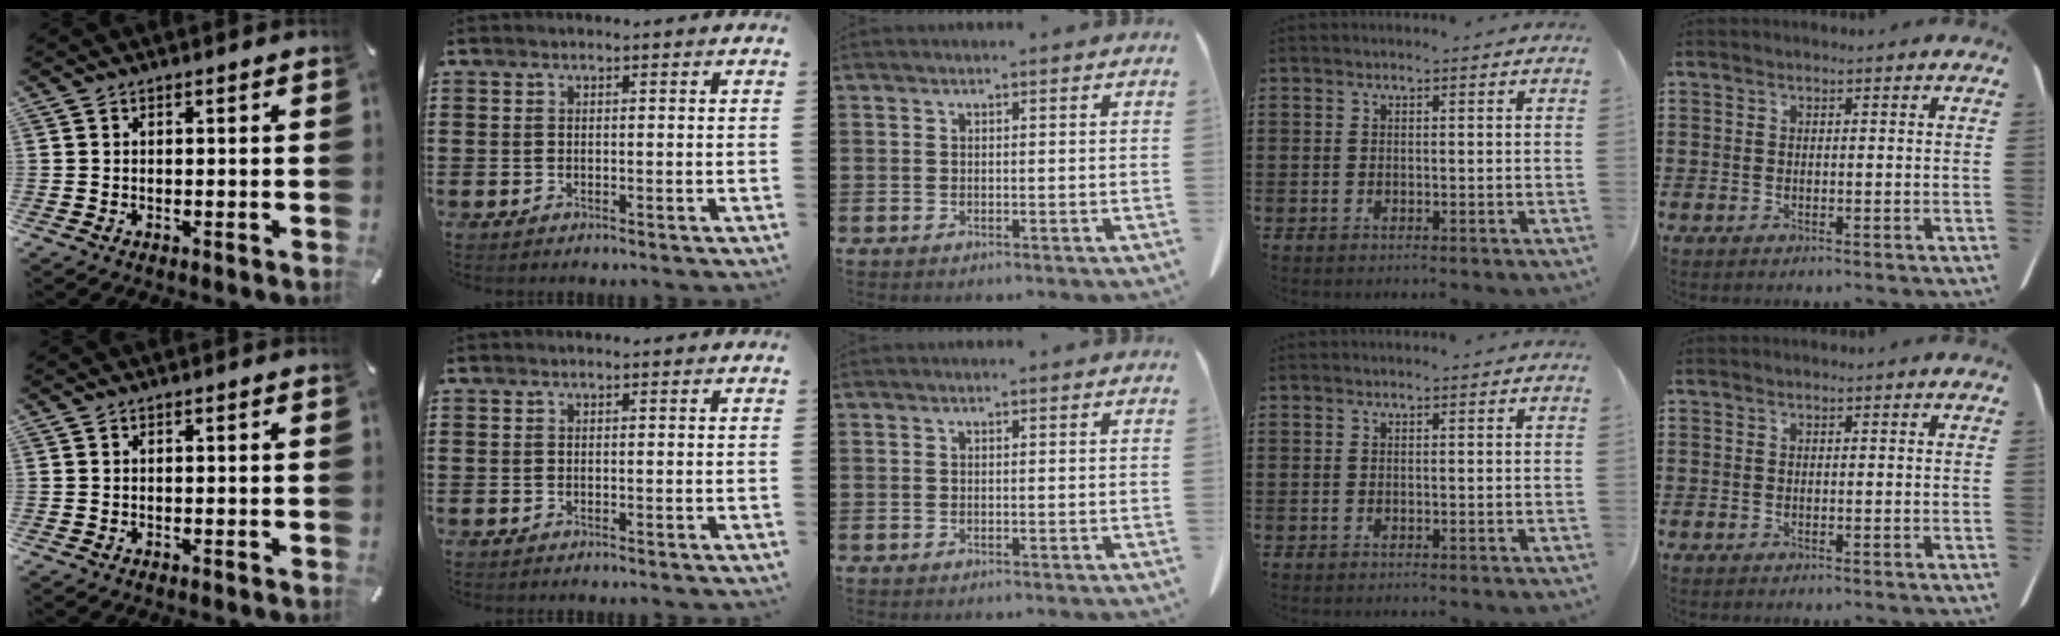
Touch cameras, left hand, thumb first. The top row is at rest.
{}